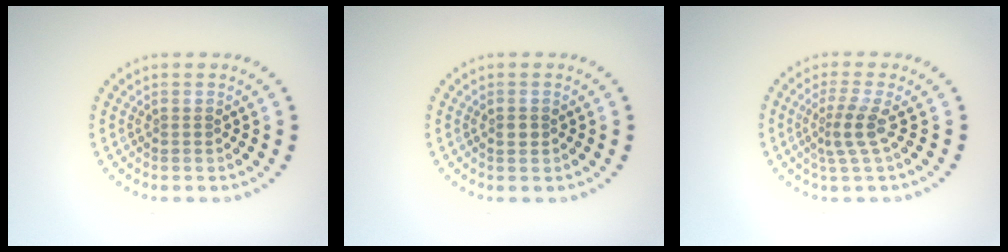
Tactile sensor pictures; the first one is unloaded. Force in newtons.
{"total": 1.2, "press": 1.1, "slide": 0.3}
{"total": 2.4, "press": 1.7, "slide": 1.8}